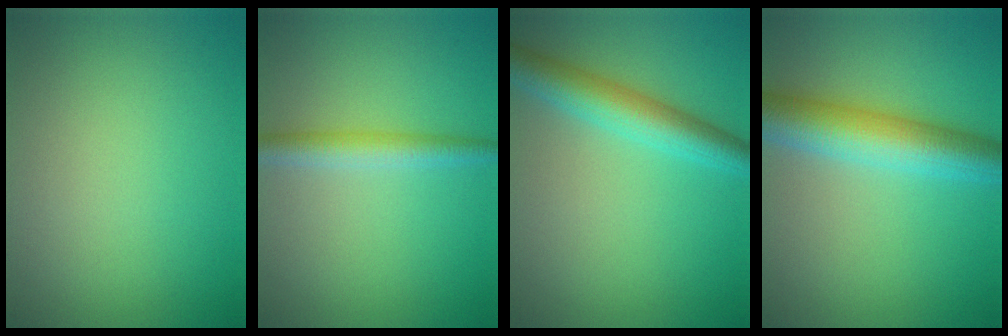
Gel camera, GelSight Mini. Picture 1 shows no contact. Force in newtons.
{"total": 2.7, "press": 2.7, "slide": 0.0}
{"total": 4.7, "press": 4.7, "slide": 0.2}
{"total": 6.7, "press": 6.7, "slide": 0.1}